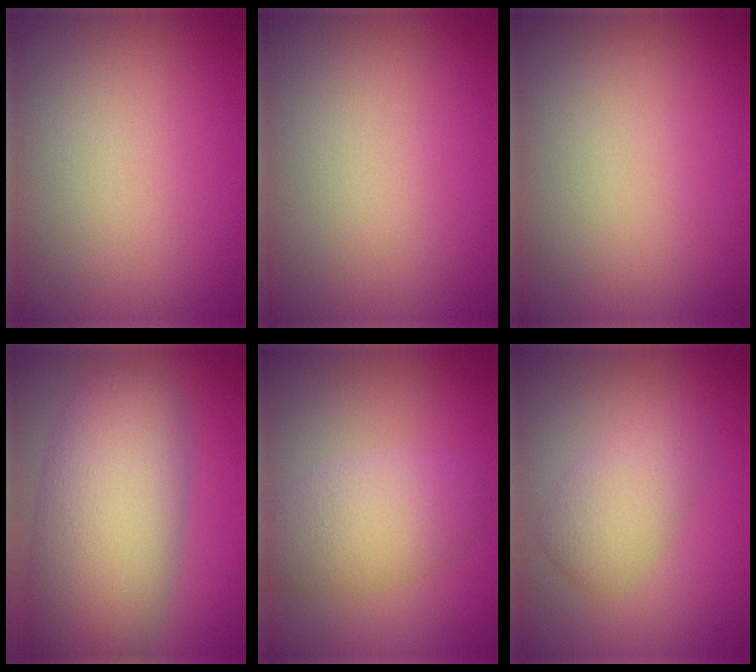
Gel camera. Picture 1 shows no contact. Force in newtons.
{"total": 0.0}
{"total": 0.0}
{"total": 10.0, "press": 10.0, "slide": 0.9}
{"total": 4.7, "press": 4.7, "slide": 0.1}
{"total": 3.5, "press": 3.5, "slide": 0.2}